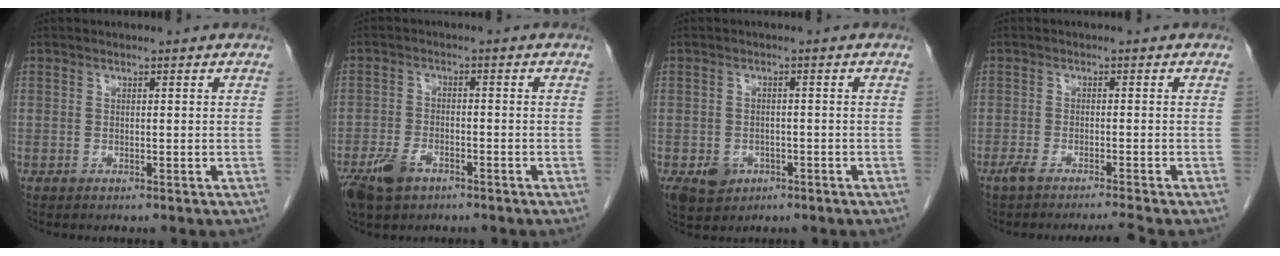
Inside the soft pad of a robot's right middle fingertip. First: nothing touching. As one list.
[{"total": 6.2, "force": [-3.9, 3.2, 3.6], "torque": [-0.078, -0.005, -0.067]}, {"total": 4.7, "force": [-2.2, 3.7, 1.8], "torque": [-0.032, 0.000, -0.025]}, {"total": 4.2, "force": [-3.6, -0.9, 2.0], "torque": [-0.036, -0.005, -0.062]}]